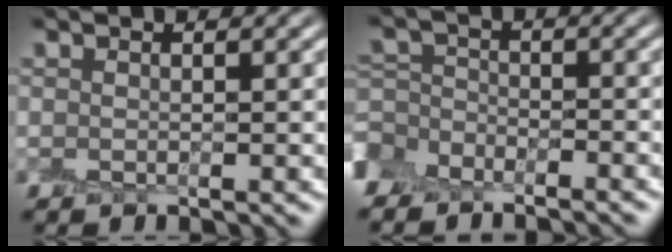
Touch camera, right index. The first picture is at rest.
{"total": 4.6, "force": [-3.9, 2.2, 1.2], "torque": [-0.019, 0.002, -0.071]}